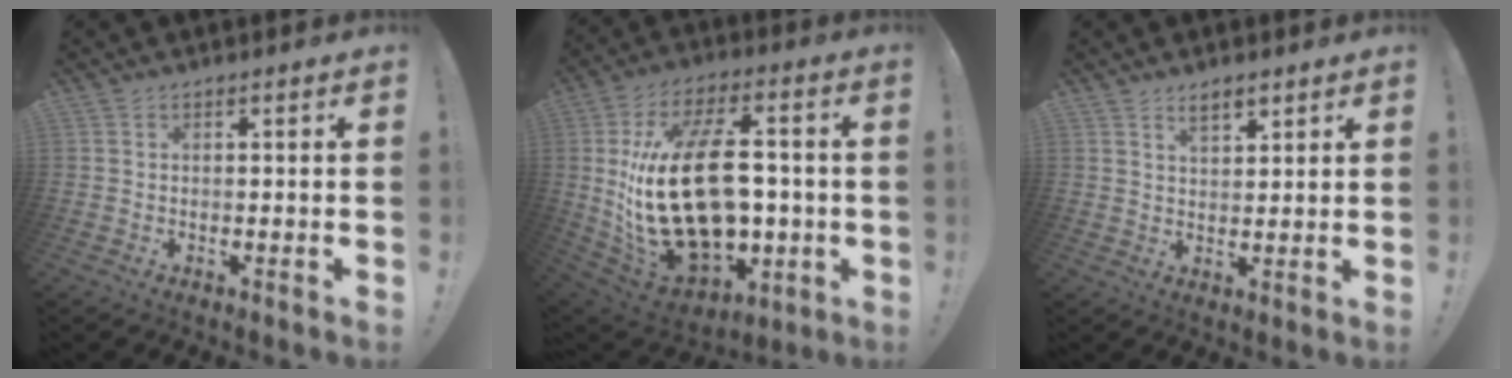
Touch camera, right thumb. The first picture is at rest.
{"total": 29.2, "force": [-0.9, 17.0, 23.8], "torque": [-0.455, 0.010, -0.004]}
{"total": 4.3, "force": [3.1, 2.0, 2.2], "torque": [-0.021, -0.019, 0.053]}